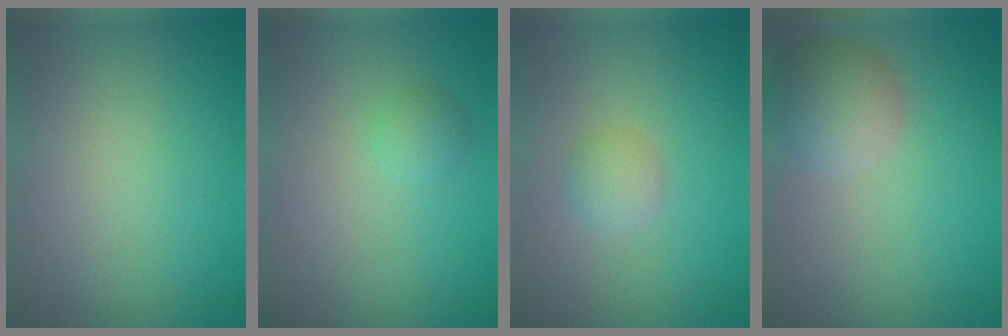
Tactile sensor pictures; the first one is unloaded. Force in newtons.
{"total": 1.3, "press": 1.3, "slide": 0.1}
{"total": 1.6, "press": 1.6, "slide": 0.1}
{"total": 4.5, "press": 4.5, "slide": 0.1}